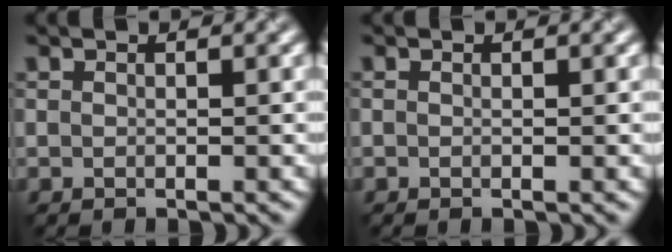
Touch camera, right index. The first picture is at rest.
{"total": 0.0}